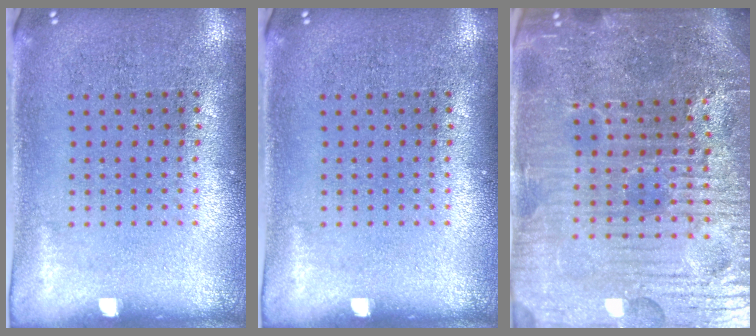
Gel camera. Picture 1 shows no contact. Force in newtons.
{"total": 0.0}
{"total": 6.0, "press": 5.6, "slide": 2.3}